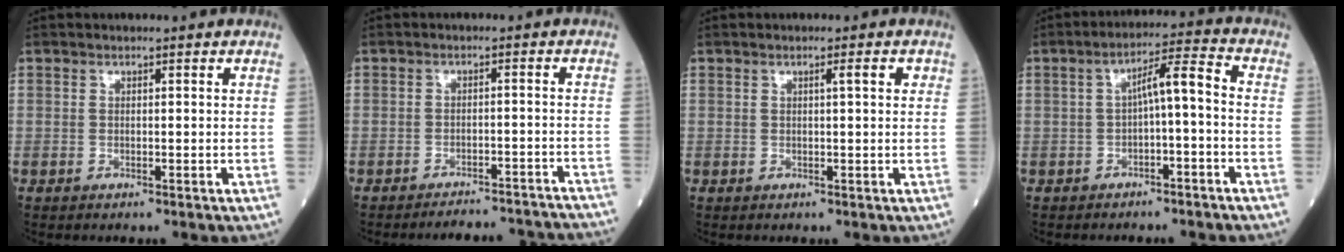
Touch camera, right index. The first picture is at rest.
{"total": 11.0, "force": [-10.7, 1.8, 1.8], "torque": [-0.006, 0.014, -0.118]}
{"total": 1.5, "force": [0.6, 0.2, 1.4], "torque": [-0.022, 0.003, 0.007]}
{"total": 5.5, "force": [-0.9, 0.9, 5.4], "torque": [-0.085, 0.028, -0.015]}